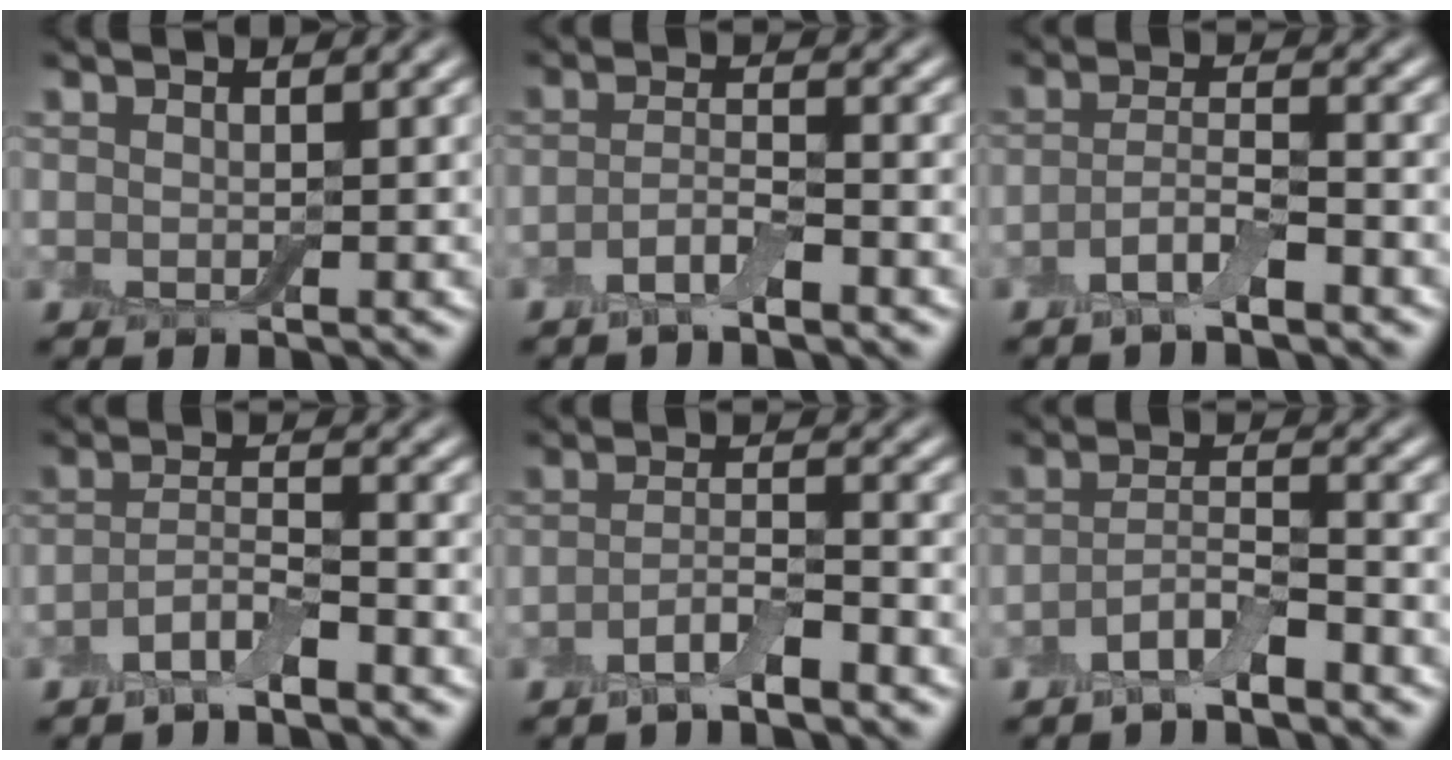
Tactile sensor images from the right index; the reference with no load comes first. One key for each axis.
{"total": 2.5, "fx": -1.5, "fy": 0.6, "fz": 1.9, "tx": -0.038, "ty": 0.004, "tz": -0.037}
{"total": 3.1, "fx": -1.8, "fy": 0.8, "fz": 2.4, "tx": -0.049, "ty": 0.003, "tz": -0.043}
{"total": 3.1, "fx": -2.1, "fy": 0.8, "fz": 2.2, "tx": -0.043, "ty": 0.003, "tz": -0.048}
{"total": 3.0, "fx": -2.0, "fy": 0.6, "fz": 2.2, "tx": -0.041, "ty": 0.005, "tz": -0.045}
{"total": 3.5, "fx": -2.4, "fy": 0.9, "fz": 2.4, "tx": -0.048, "ty": 0.003, "tz": -0.053}